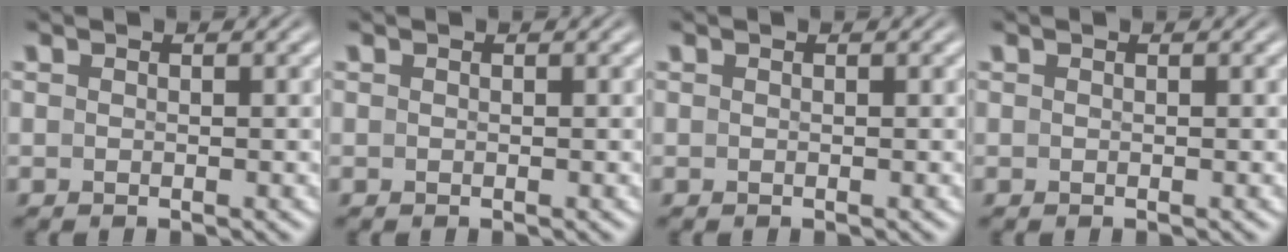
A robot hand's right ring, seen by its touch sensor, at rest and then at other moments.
{"total": 0.0}
{"total": 0.0}
{"total": 0.0}